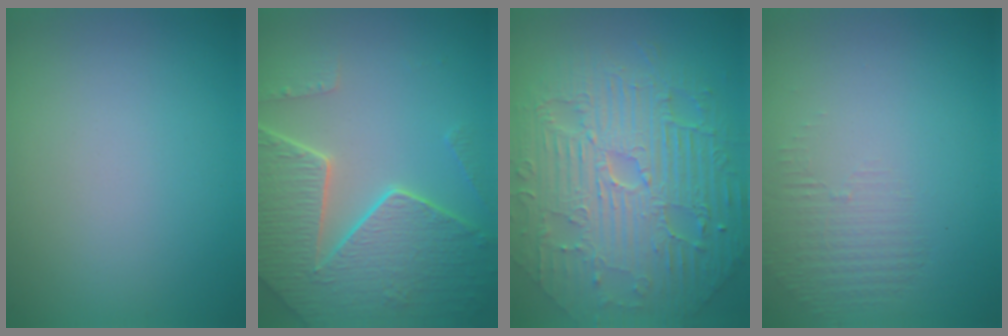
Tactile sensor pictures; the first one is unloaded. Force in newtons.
{"total": 8.1, "press": 5.9, "slide": 5.6}
{"total": 11.0, "press": 7.1, "slide": 8.4}
{"total": 1.4, "press": 0.1, "slide": 1.4}